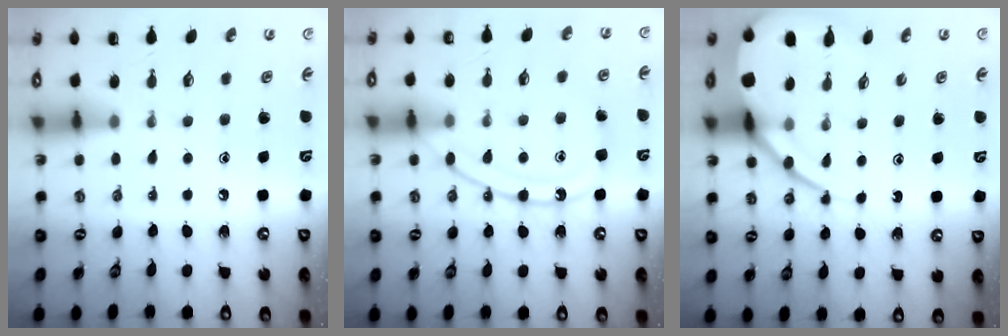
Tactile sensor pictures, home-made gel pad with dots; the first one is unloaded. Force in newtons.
{"total": 13.0, "press": 13.0, "slide": 1.2}
{"total": 11.8, "press": 11.7, "slide": 1.1}